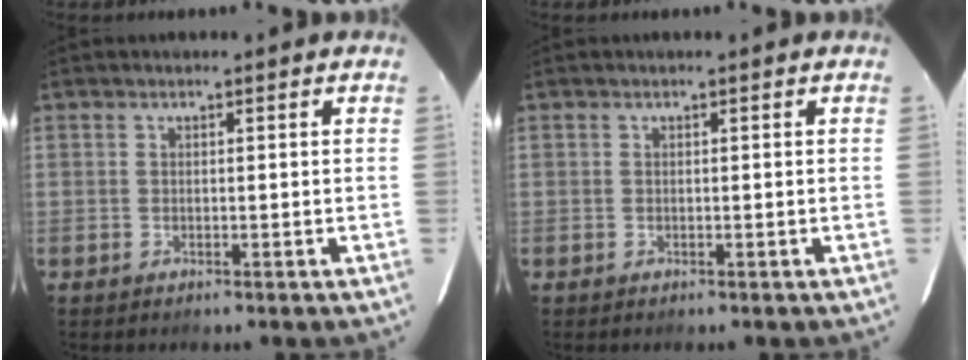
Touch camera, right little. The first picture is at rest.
{"total": 0.0}